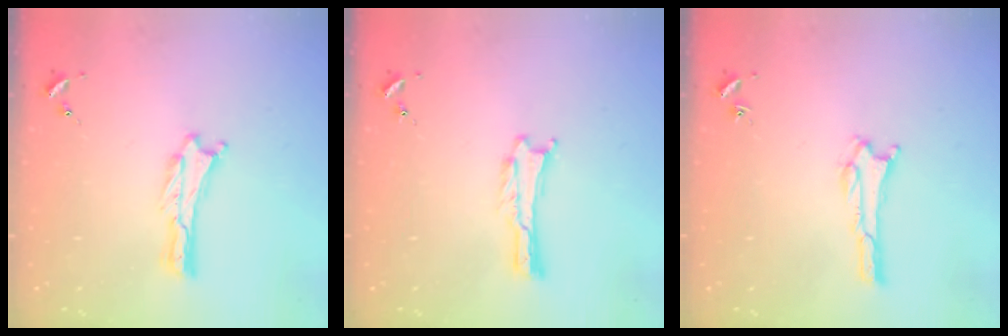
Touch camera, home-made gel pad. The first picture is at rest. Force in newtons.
{"total": 0.0}
{"total": 1.1, "press": 1.0, "slide": 0.1}